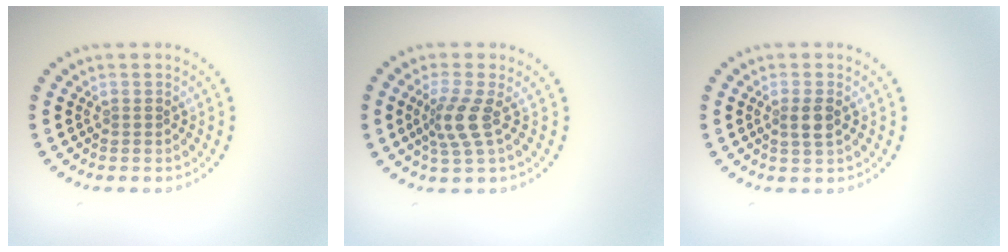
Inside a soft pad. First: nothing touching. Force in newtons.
{"total": 2.9, "press": 2.1, "slide": 2.0}
{"total": 1.8, "press": 1.6, "slide": 0.7}